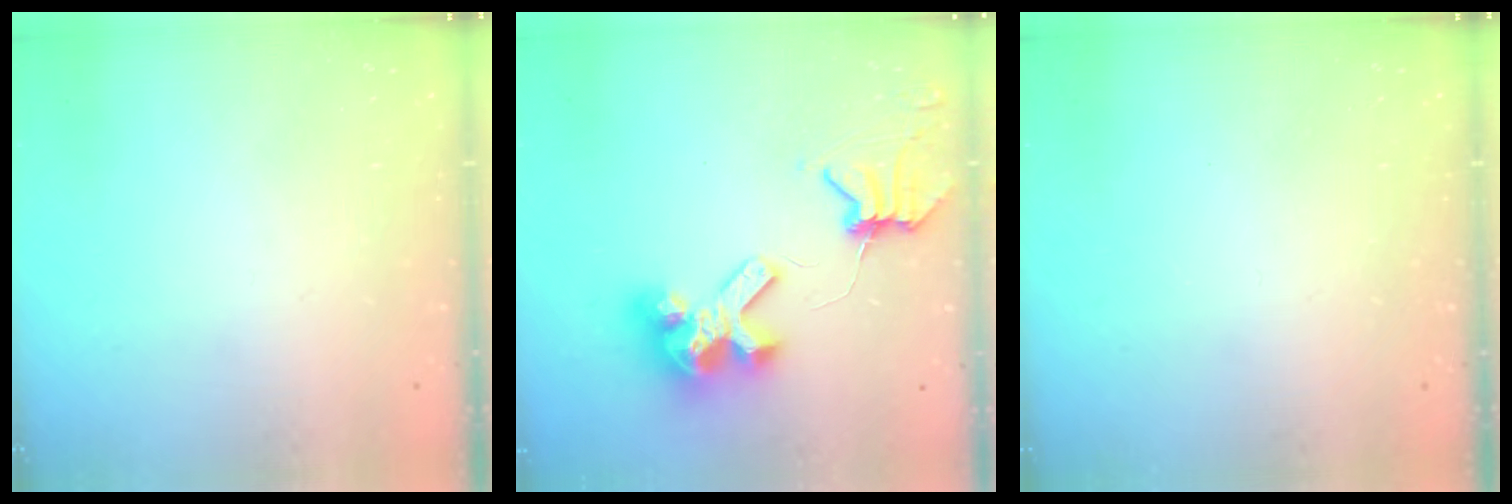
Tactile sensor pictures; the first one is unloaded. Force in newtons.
{"total": 10.3, "press": 10.2, "slide": 1.4}
{"total": 0.0}